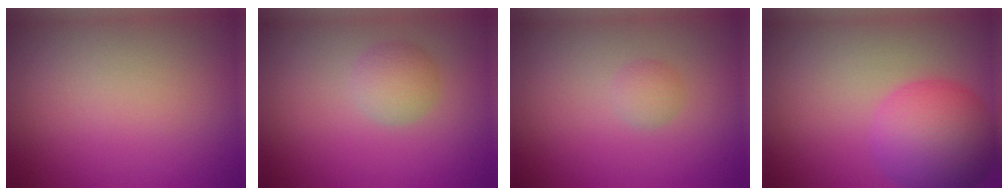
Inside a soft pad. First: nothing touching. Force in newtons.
{"total": 2.3, "press": 2.3, "slide": 0.0}
{"total": 1.1, "press": 1.1, "slide": 0.0}
{"total": 7.5, "press": 7.5, "slide": 0.3}